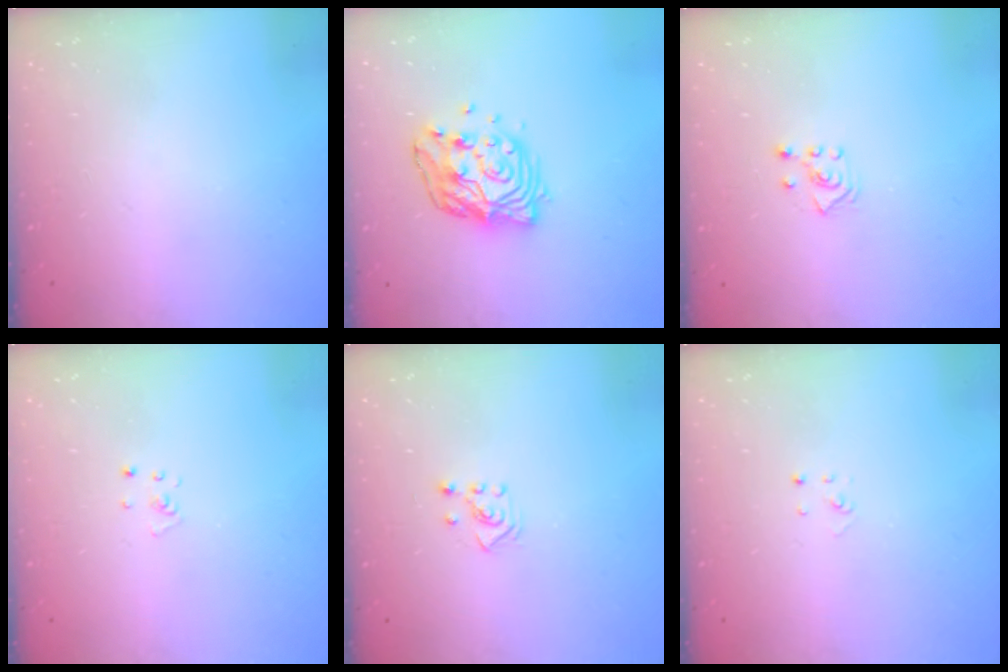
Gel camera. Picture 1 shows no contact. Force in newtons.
{"total": 14.0, "press": 13.9, "slide": 1.7}
{"total": 3.6, "press": 3.5, "slide": 0.7}
{"total": 2.6, "press": 2.6, "slide": 0.3}
{"total": 2.3, "press": 2.2, "slide": 0.7}
{"total": 2.0, "press": 2.0, "slide": 0.1}